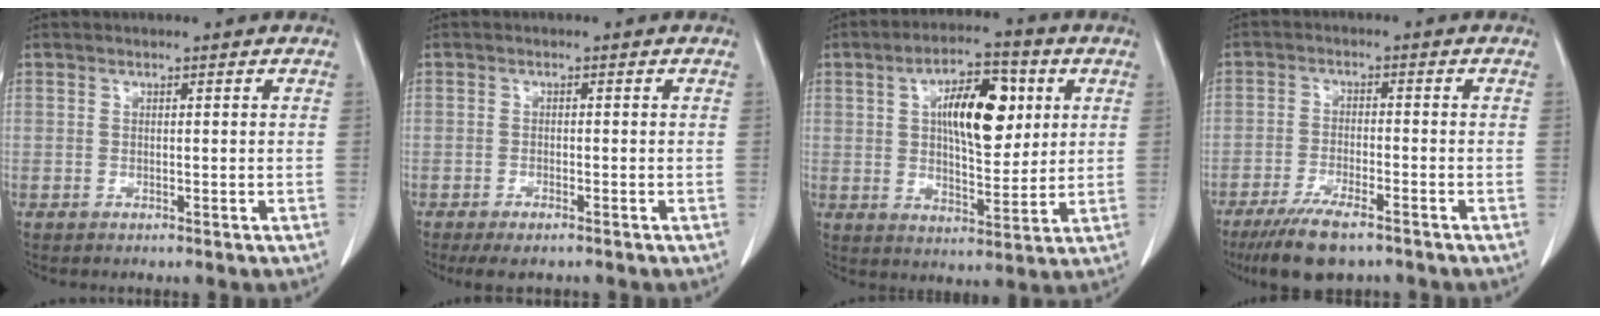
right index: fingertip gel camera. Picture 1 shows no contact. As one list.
[{"total": 3.4, "force": [-2.6, 0.9, 2.0], "torque": [-0.036, -0.009, -0.036]}, {"total": 11.9, "force": [3.3, 4.6, 10.5], "torque": [-0.172, 0.015, 0.055]}, {"total": 8.6, "force": [-6.3, 1.7, 5.5], "torque": [-0.103, -0.020, -0.104]}]